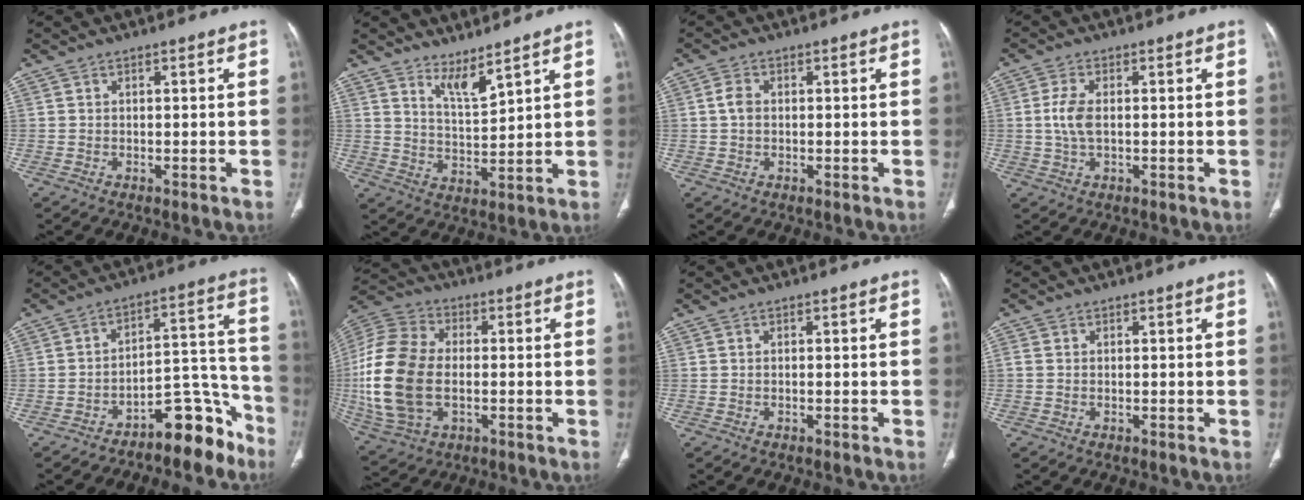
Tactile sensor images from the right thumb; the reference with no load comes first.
{"total": 5.3, "force": [4.4, 0.8, 2.9], "torque": [-0.047, -0.052, 0.091]}
{"total": 2.5, "force": [0.1, 1.8, 1.8], "torque": [-0.036, 0.006, 0.001]}
{"total": 4.7, "force": [0.1, 2.2, 4.1], "torque": [-0.097, 0.004, 0.001]}
{"total": 11.2, "force": [-8.7, 4.2, 5.6], "torque": [-0.033, 0.119, -0.136]}
{"total": 20.2, "force": [-2.0, 12.7, 15.6], "torque": [-0.343, 0.006, -0.033]}
{"total": 0.0}
{"total": 2.0, "force": [-0.2, 1.3, 1.4], "torque": [-0.049, 0.000, -0.010]}